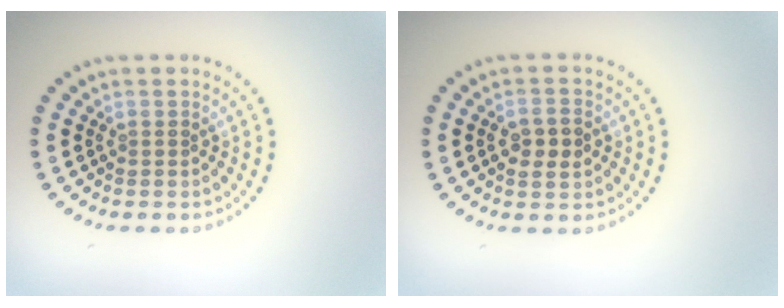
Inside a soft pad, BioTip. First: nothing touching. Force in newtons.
{"total": 2.6, "press": 2.6, "slide": 0.2}